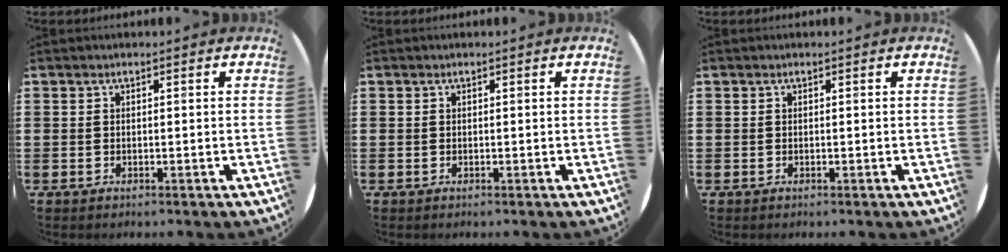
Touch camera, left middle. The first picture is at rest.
{"total": 0.0}
{"total": 0.0}